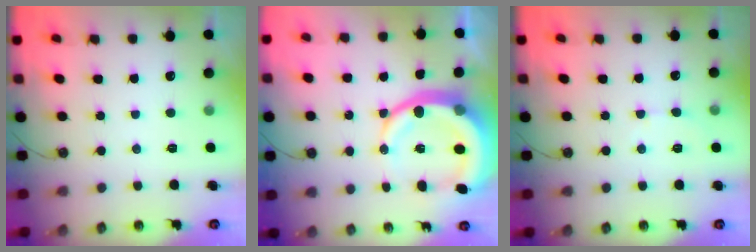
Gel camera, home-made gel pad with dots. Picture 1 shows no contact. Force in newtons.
{"total": 18.2, "press": 17.9, "slide": 3.2}
{"total": 6.7, "press": 6.7, "slide": 0.3}